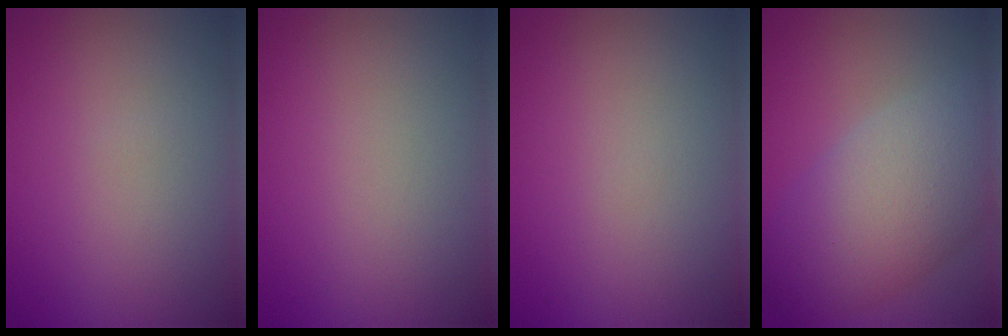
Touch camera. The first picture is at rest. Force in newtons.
{"total": 0.0}
{"total": 0.0}
{"total": 9.0, "press": 9.0, "slide": 0.5}